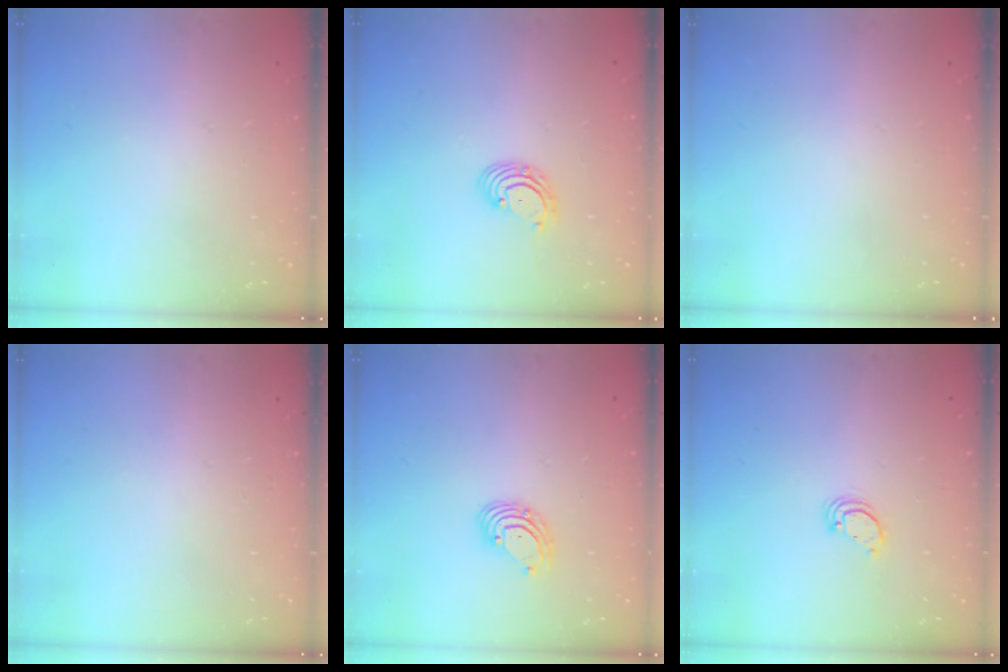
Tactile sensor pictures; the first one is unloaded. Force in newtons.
{"total": 2.7, "press": 2.7, "slide": 0.1}
{"total": 0.0}
{"total": 0.0}
{"total": 3.9, "press": 3.9, "slide": 0.6}
{"total": 3.2, "press": 3.1, "slide": 0.3}